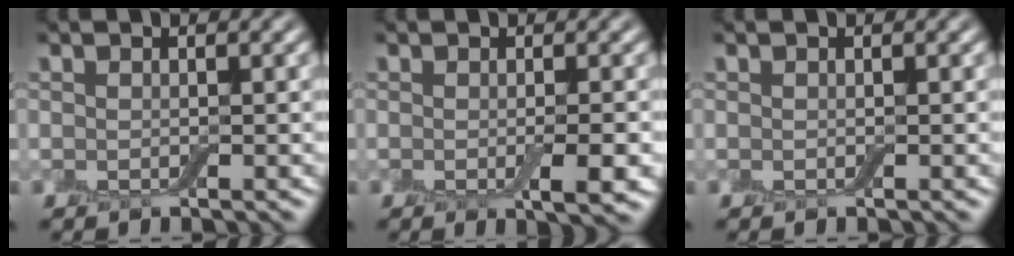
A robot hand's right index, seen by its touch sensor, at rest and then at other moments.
{"total": 2.6, "force": [-0.5, 0.4, 2.5], "torque": [-0.038, -0.006, -0.005]}
{"total": 0.0}